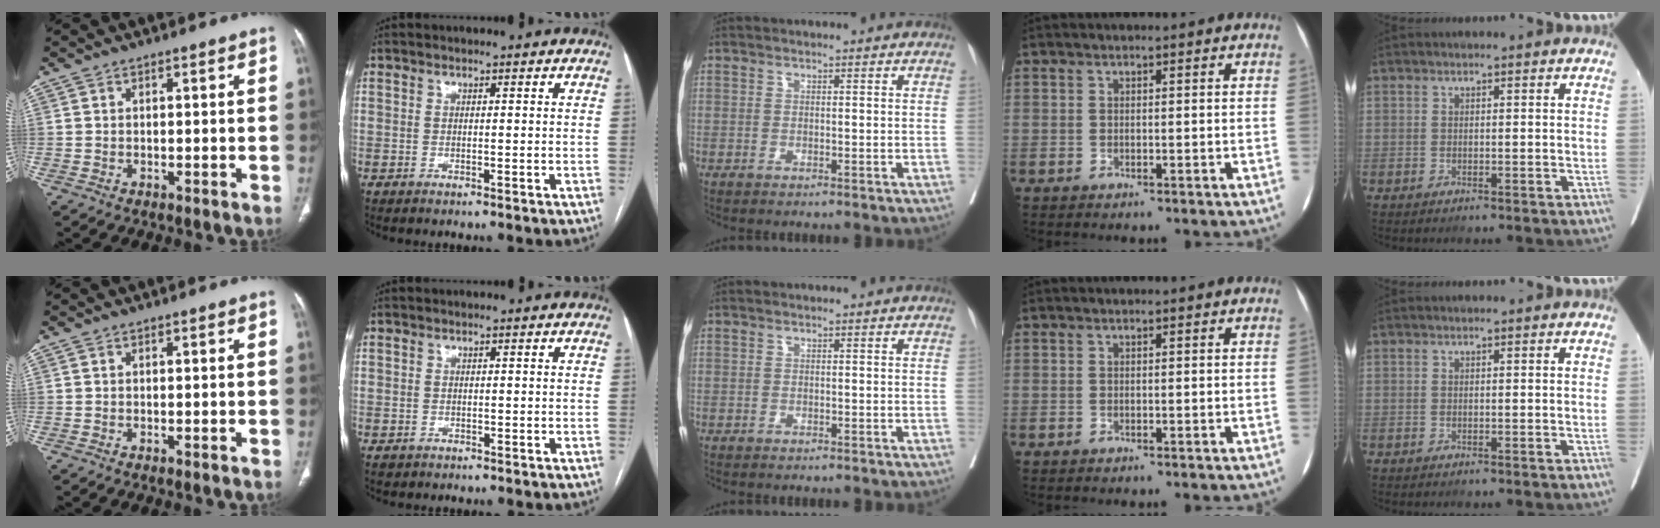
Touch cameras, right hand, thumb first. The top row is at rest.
{"index": {"total": 0.8, "force": [-0.3, 0.8, -0.1], "torque": [0.002, 0.005, -0.005]}}